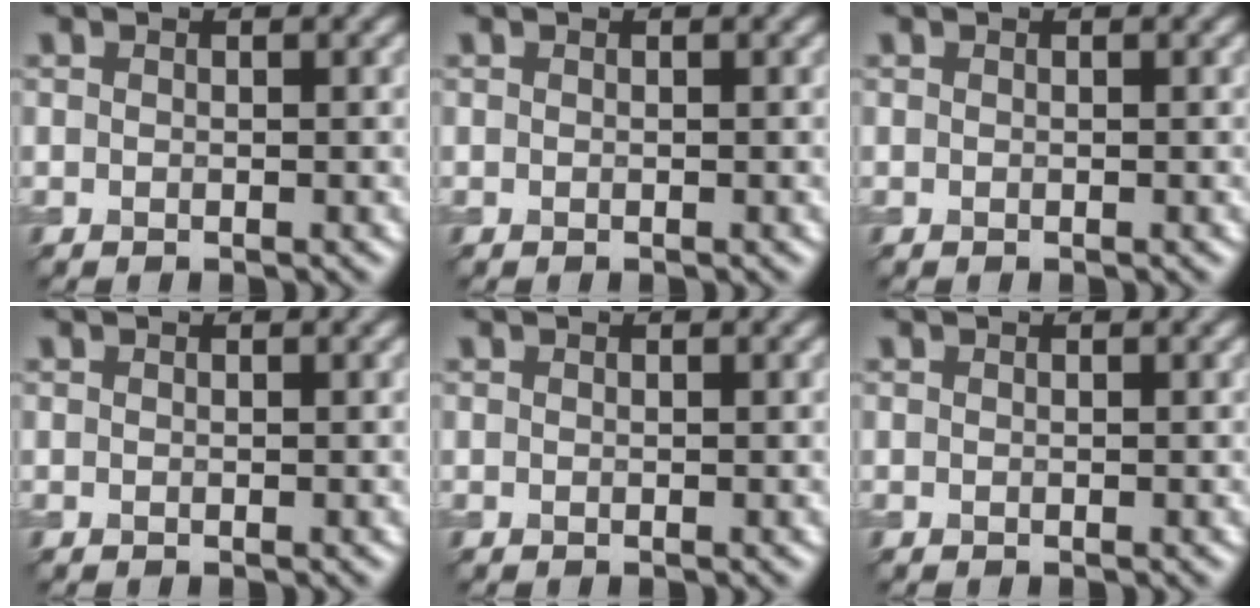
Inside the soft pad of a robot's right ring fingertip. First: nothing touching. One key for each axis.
{"total": 0.0}
{"total": 0.0}
{"total": 0.0}
{"total": 0.0}
{"total": 0.0}